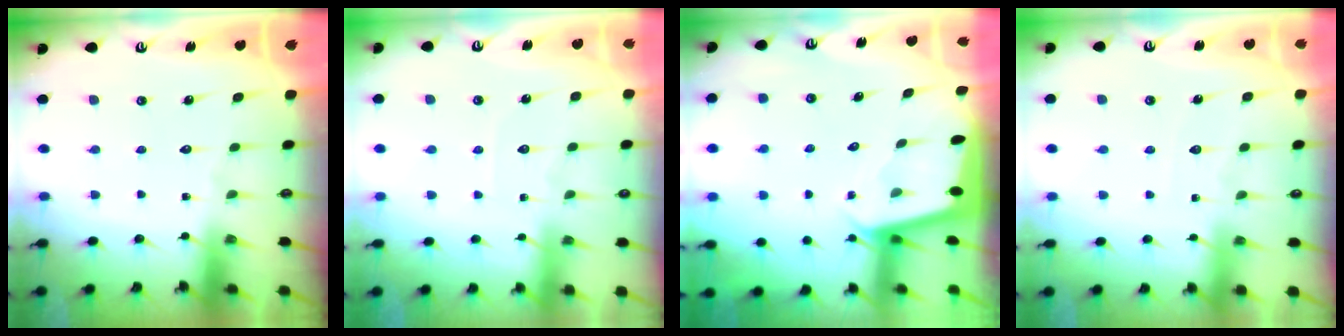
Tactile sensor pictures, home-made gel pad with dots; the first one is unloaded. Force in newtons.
{"total": 3.6, "press": 3.5, "slide": 0.4}
{"total": 1.8, "press": 1.8, "slide": 0.1}
{"total": 3.2, "press": 3.2, "slide": 0.4}